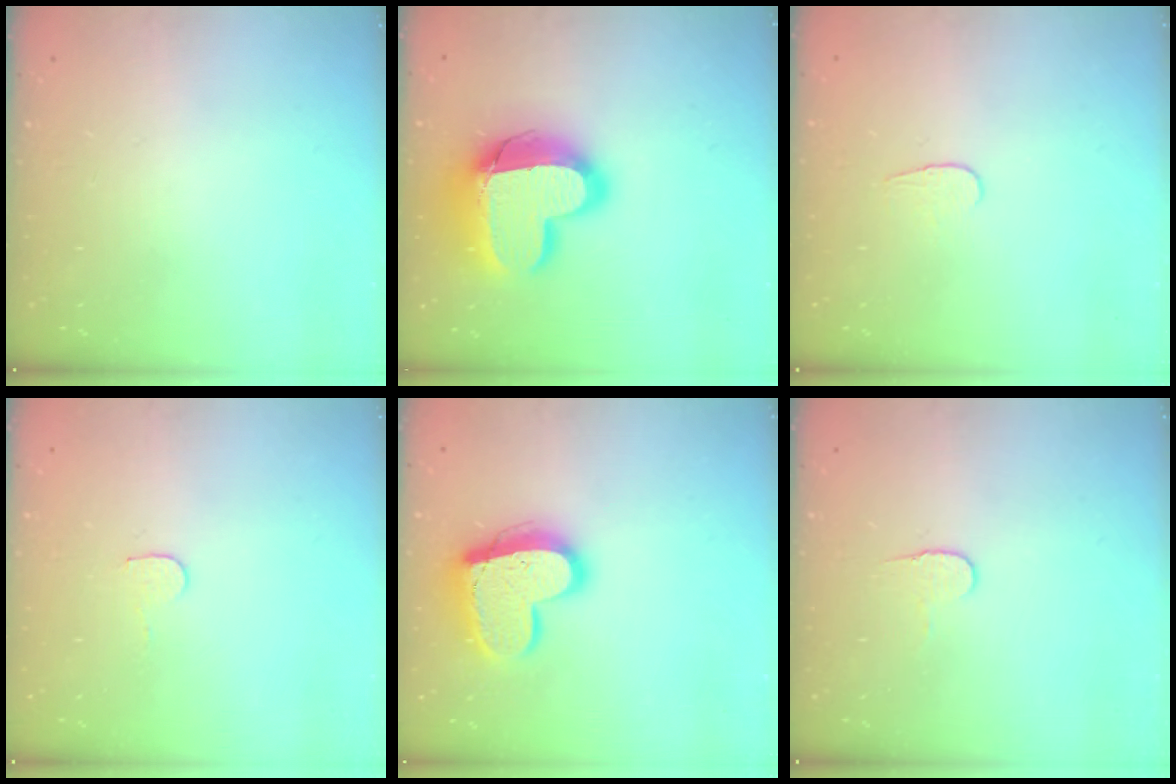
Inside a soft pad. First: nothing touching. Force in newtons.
{"total": 18.9, "press": 18.9, "slide": 1.2}
{"total": 3.8, "press": 3.8, "slide": 0.4}
{"total": 4.5, "press": 4.5, "slide": 0.4}
{"total": 16.8, "press": 16.7, "slide": 1.5}
{"total": 5.4, "press": 5.4, "slide": 0.5}